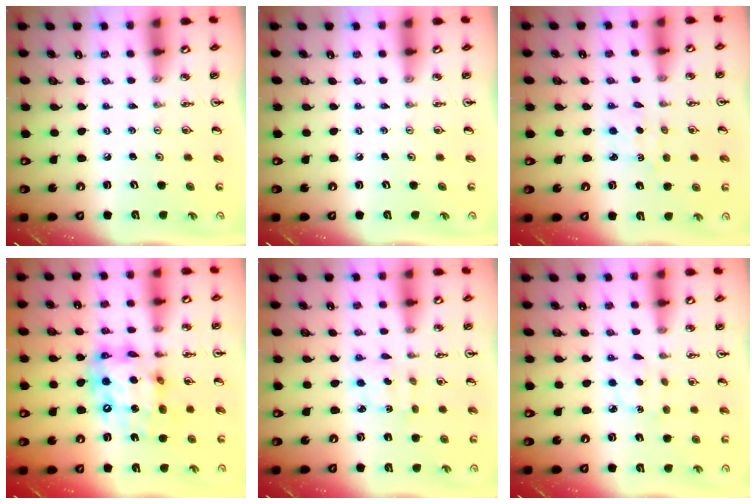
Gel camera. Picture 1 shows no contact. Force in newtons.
{"total": 0.0}
{"total": 2.5, "press": 2.5, "slide": 0.3}
{"total": 15.4, "press": 15.4, "slide": 1.2}
{"total": 2.2, "press": 2.2, "slide": 0.4}
{"total": 4.3, "press": 4.3, "slide": 0.5}